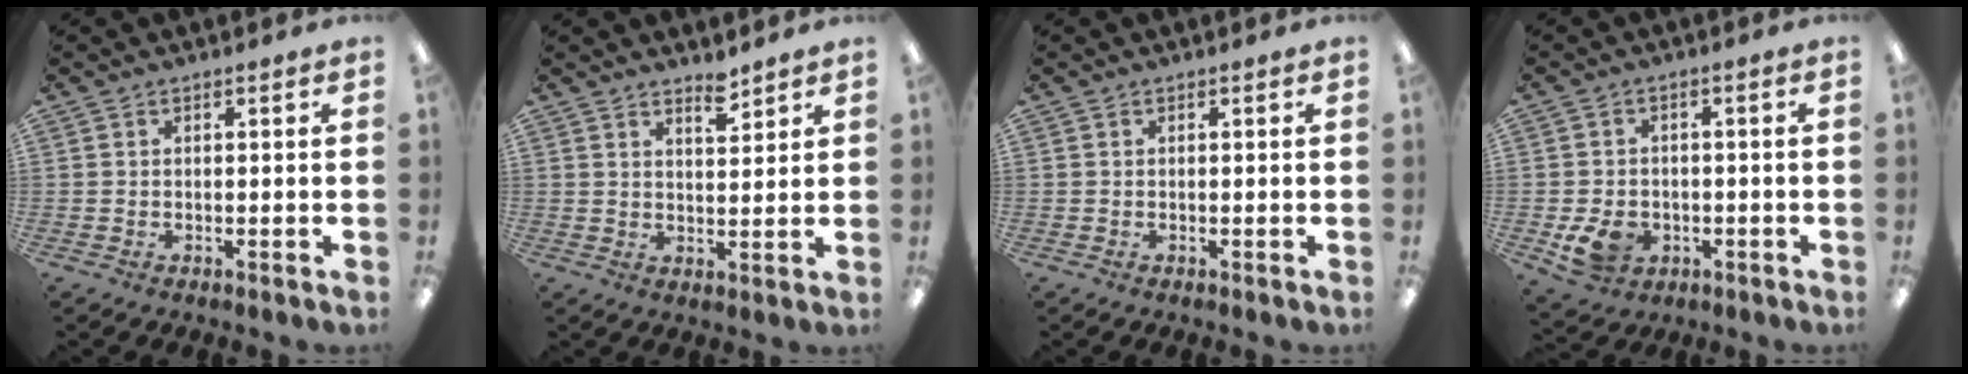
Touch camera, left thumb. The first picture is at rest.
{"total": 4.2, "force": [3.7, 1.0, 1.6], "torque": [-0.007, -0.031, 0.060]}
{"total": 0.0}
{"total": 7.0, "force": [-2.4, 5.3, 3.9], "torque": [-0.082, 0.007, -0.044]}